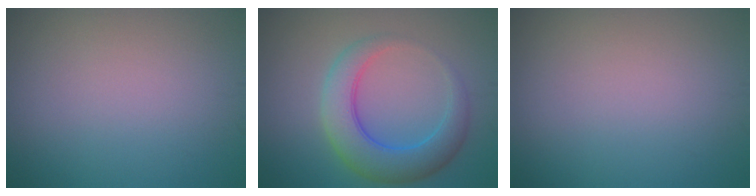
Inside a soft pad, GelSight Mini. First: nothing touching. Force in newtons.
{"total": 5.8, "press": 5.8, "slide": 0.1}
{"total": 0.0}